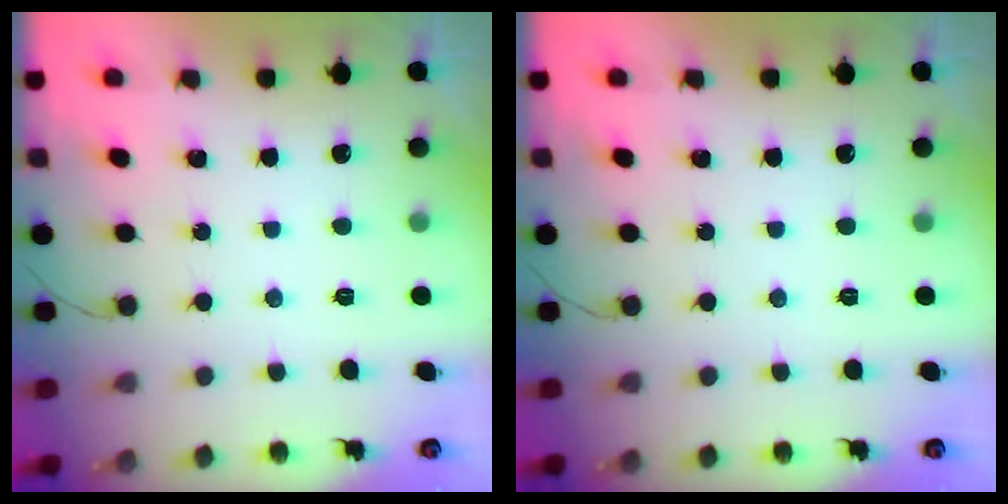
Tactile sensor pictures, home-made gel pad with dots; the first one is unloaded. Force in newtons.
{"total": 0.0}